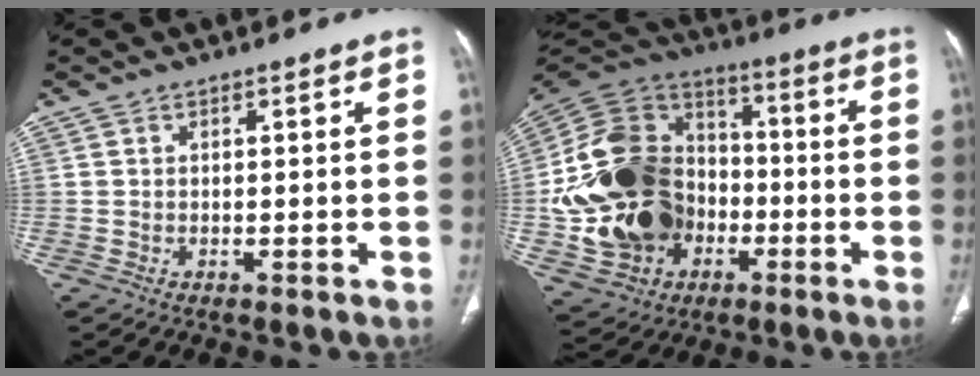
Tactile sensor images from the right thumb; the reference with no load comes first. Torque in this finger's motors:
{"motor_torque": [2.51, 2.50, 0.76, 0.40, 0.21]}